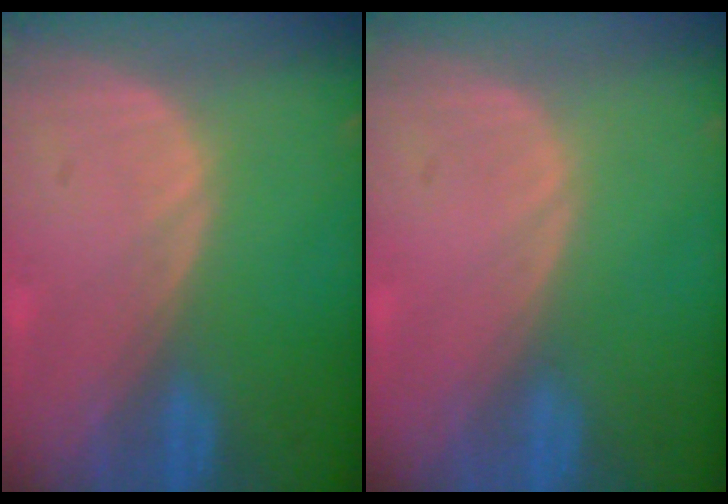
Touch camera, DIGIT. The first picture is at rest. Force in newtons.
{"total": 0.0}